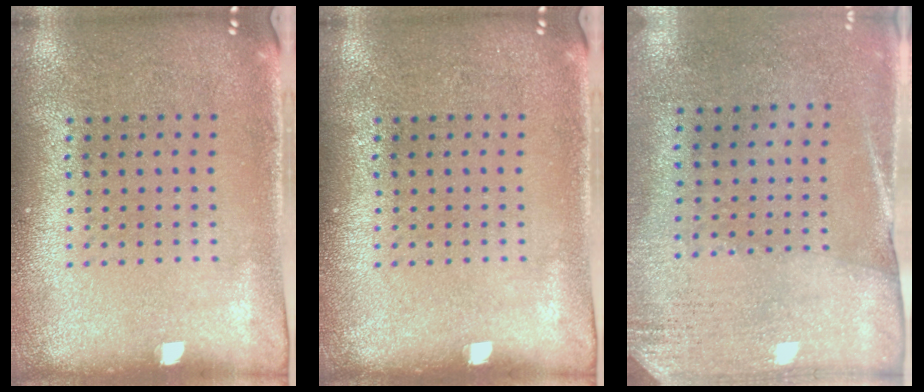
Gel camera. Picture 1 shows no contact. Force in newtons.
{"total": 0.0}
{"total": 2.6, "press": 2.3, "slide": 1.3}